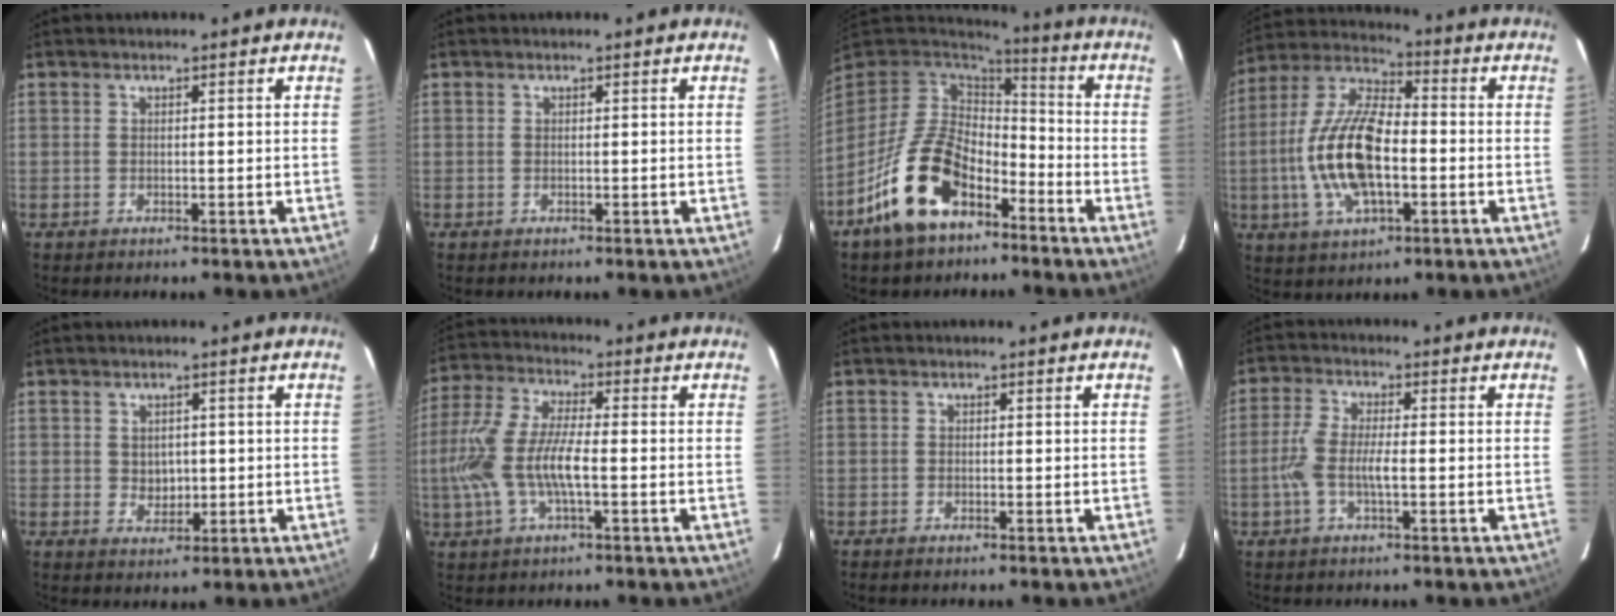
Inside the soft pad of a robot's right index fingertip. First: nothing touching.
{"total": 0.0}
{"total": 16.7, "force": [-9.1, 9.5, 10.2], "torque": [-0.209, 0.000, -0.158]}
{"total": 16.5, "force": [-2.9, 7.2, 14.5], "torque": [-0.303, 0.004, -0.058]}
{"total": 3.2, "force": [0.1, 2.8, 1.5], "torque": [-0.022, 0.000, 0.008]}
{"total": 12.4, "force": [-2.3, 3.8, 11.6], "torque": [-0.251, 0.001, -0.045]}
{"total": 0.7, "force": [-0.6, 0.2, 0.3], "torque": [-0.008, -0.002, -0.014]}
{"total": 5.5, "force": [-1.4, 1.4, 5.2], "torque": [-0.116, 0.005, -0.030]}